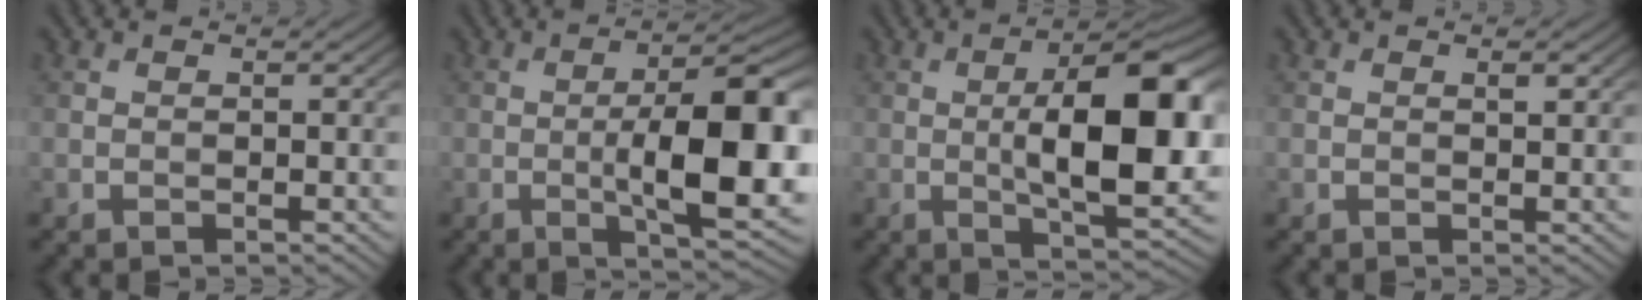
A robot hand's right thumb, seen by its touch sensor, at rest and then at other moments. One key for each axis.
{"total": 13.2, "fx": -1.7, "fy": 3.9, "fz": 12.5, "tx": -0.183, "ty": 0.005, "tz": -0.027}
{"total": 13.9, "fx": 0.0, "fy": 4.8, "fz": 13.0, "tx": -0.185, "ty": 0.009, "tz": -0.003}
{"total": 0.7, "fx": 0.4, "fy": 0.2, "fz": 0.6, "tx": -0.008, "ty": -0.002, "tz": 0.006}